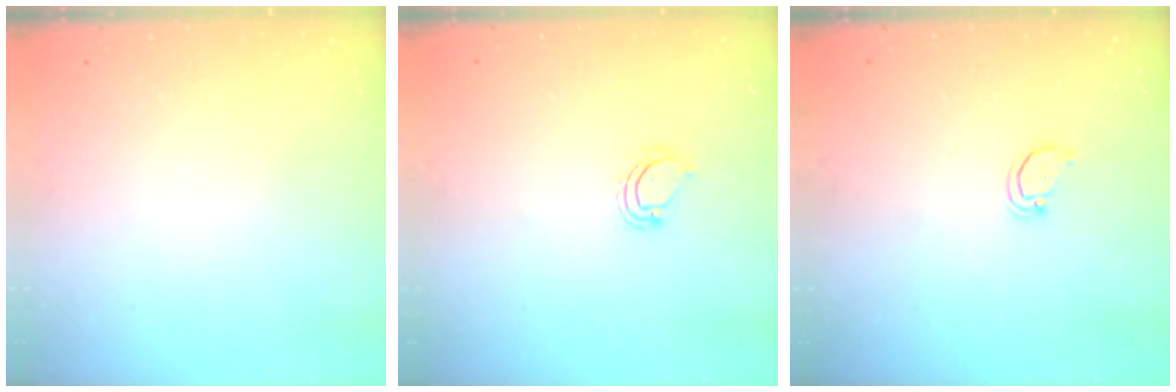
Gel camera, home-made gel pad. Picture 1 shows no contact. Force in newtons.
{"total": 4.4, "press": 4.4, "slide": 0.2}
{"total": 2.0, "press": 2.0, "slide": 0.2}